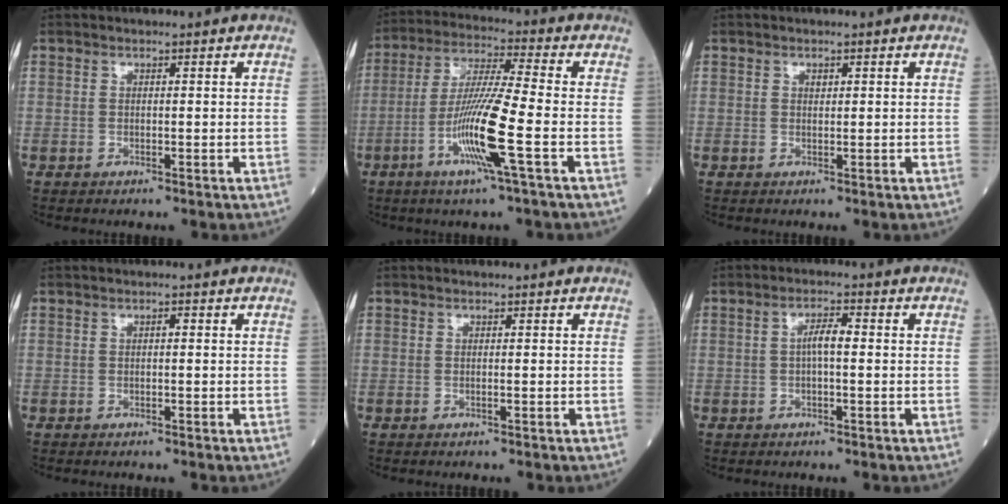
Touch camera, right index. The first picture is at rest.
{"total": 11.7, "force": [-3.8, -0.9, 11.0], "torque": [-0.215, -0.013, -0.080]}
{"total": 0.6, "force": [0.3, 0.4, 0.4], "torque": [-0.004, -0.001, 0.005]}
{"total": 0.6, "force": [0.0, 0.2, 0.5], "torque": [-0.007, 0.002, -0.001]}
{"total": 0.0}
{"total": 2.9, "force": [0.0, 0.6, 2.8], "torque": [-0.051, 0.007, -0.001]}